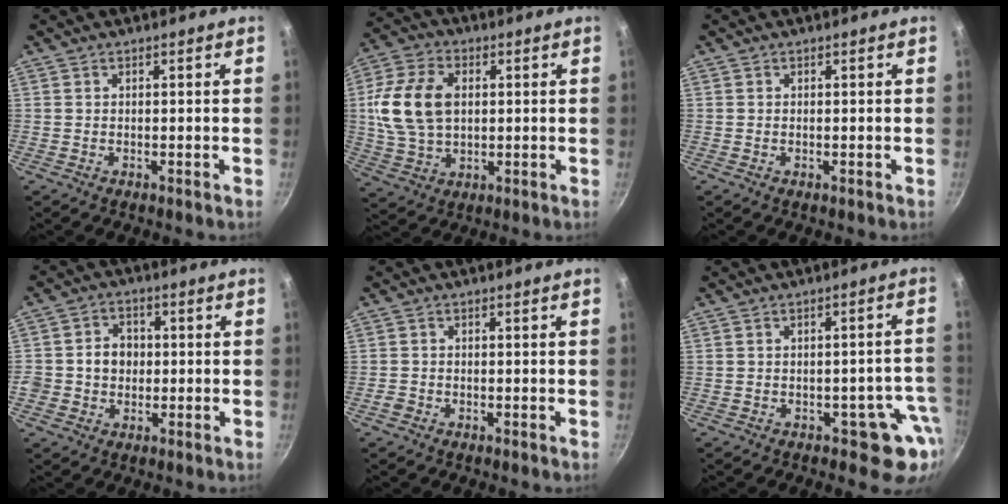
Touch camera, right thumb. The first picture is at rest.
{"total": 14.2, "force": [1.8, 9.5, 10.4], "torque": [-0.192, 0.006, 0.031]}
{"total": 0.0}
{"total": 6.4, "force": [-0.3, 5.7, 2.9], "torque": [-0.016, 0.009, -0.014]}
{"total": 1.4, "force": [-0.8, 1.0, 0.5], "torque": [-0.012, 0.003, -0.017]}
{"total": 7.3, "force": [-3.0, 4.6, 4.8], "torque": [0.007, 0.034, -0.026]}